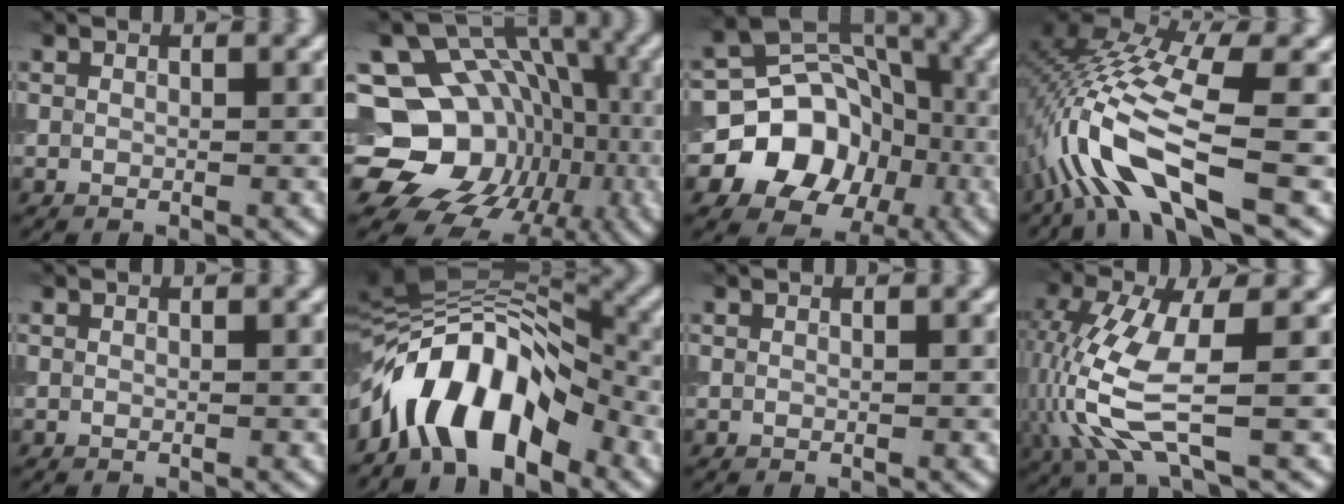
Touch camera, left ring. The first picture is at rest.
{"total": 18.4, "force": [-4.2, 15.7, 8.7], "torque": [-0.137, 0.000, -0.066]}
{"total": 11.1, "force": [-3.2, 9.5, 4.6], "torque": [-0.071, 0.005, -0.092]}
{"total": 10.2, "force": [-3.1, 3.0, 9.3], "torque": [-0.196, 0.013, -0.065]}
{"total": 0.0}
{"total": 9.8, "force": [-5.1, 4.5, 7.1], "torque": [-0.104, 0.021, -0.097]}
{"total": 0.0}
{"total": 7.3, "force": [-1.7, 2.7, 6.6], "torque": [-0.176, -0.007, -0.032]}